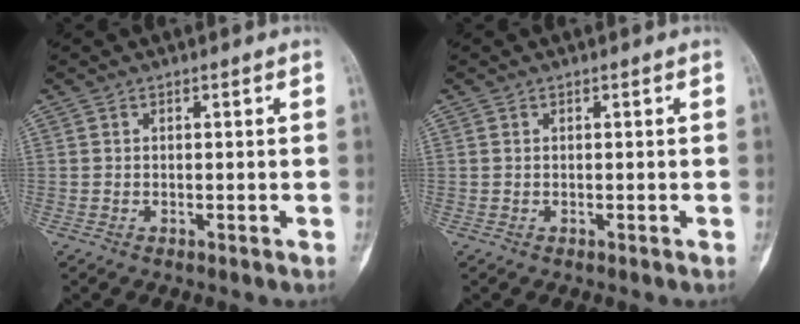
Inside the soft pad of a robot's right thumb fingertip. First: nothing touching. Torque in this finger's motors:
{"motor_torque": [0.23, 0.07, -0.09, -0.32, 0.03]}